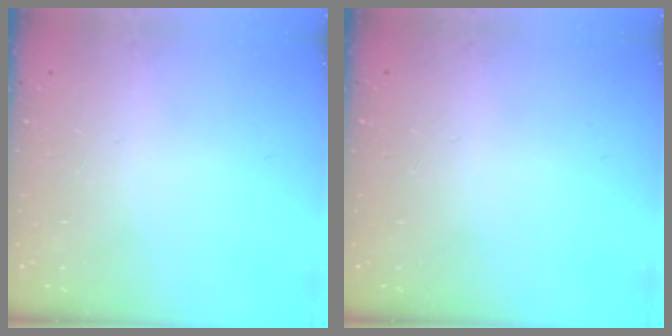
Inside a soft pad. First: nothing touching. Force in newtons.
{"total": 0.0}